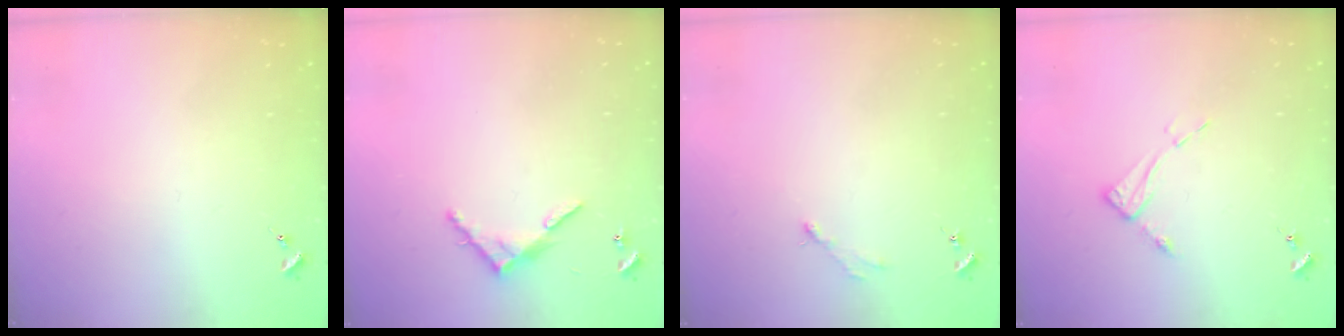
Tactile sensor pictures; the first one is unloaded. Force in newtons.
{"total": 6.9, "press": 6.9, "slide": 0.5}
{"total": 2.8, "press": 2.8, "slide": 0.4}
{"total": 6.5, "press": 6.5, "slide": 0.5}